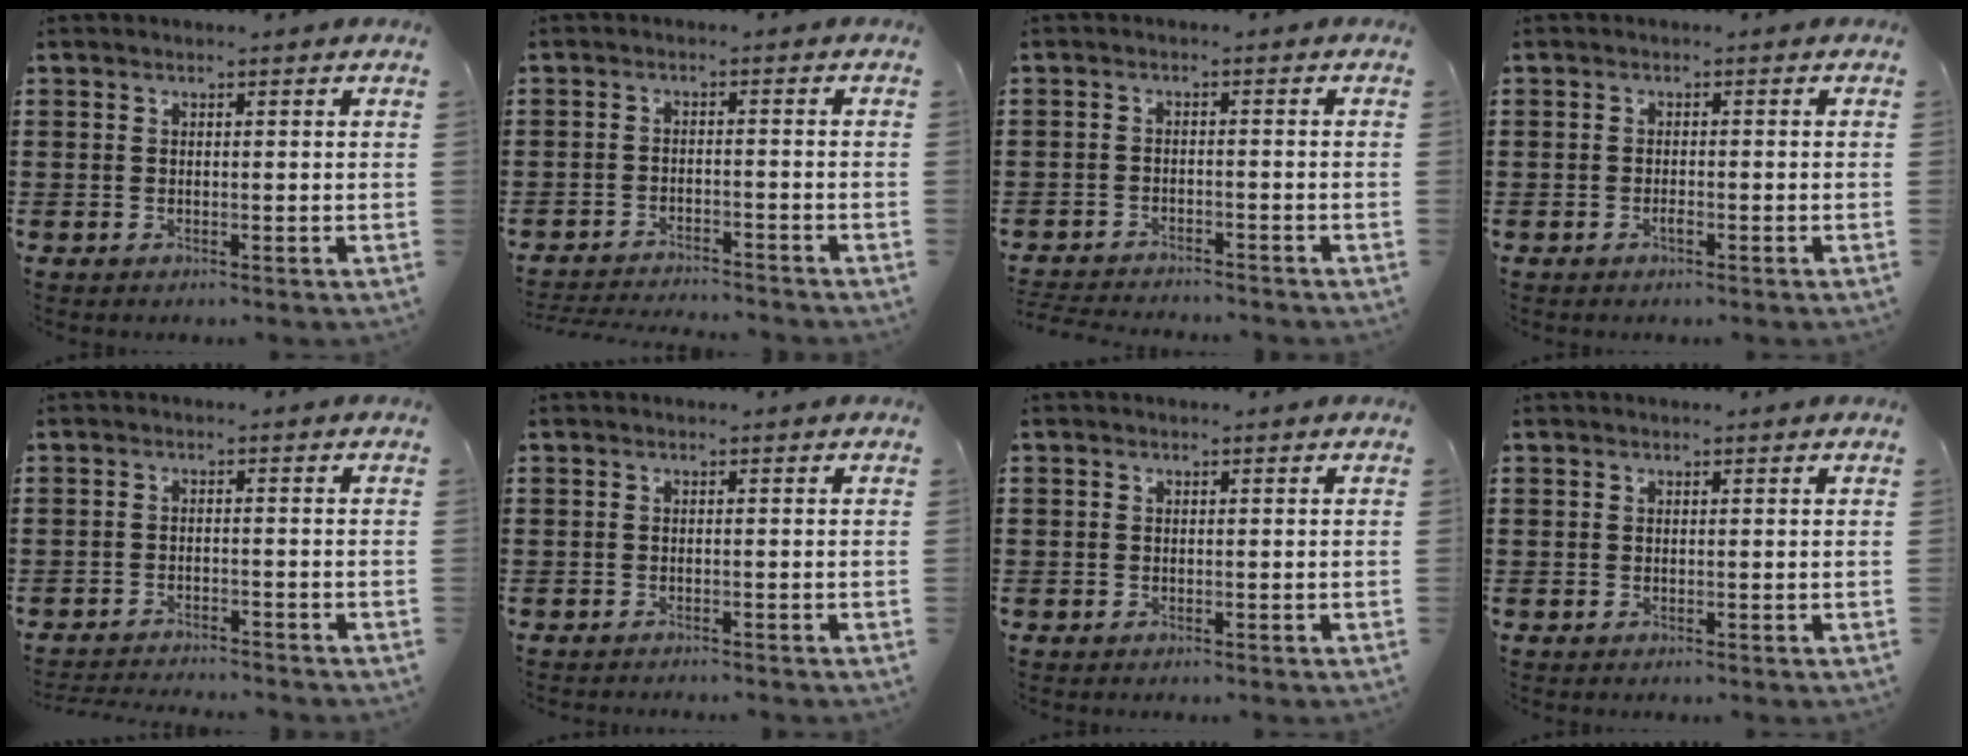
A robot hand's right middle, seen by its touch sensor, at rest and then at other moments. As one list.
[{"total": 2.9, "force": [-2.9, 0.1, 0.1], "torque": [-0.007, -0.001, -0.062]}, {"total": 2.6, "force": [-2.6, 0.1, 0.0], "torque": [-0.006, -0.002, -0.056]}, {"total": 1.0, "force": [-0.6, 0.3, 0.7], "torque": [-0.017, -0.004, -0.011]}, {"total": 2.3, "force": [-2.3, 0.0, 0.0], "torque": [-0.006, -0.001, -0.048]}, {"total": 0.6, "force": [-0.6, 0.0, 0.0], "torque": [-0.003, -0.001, -0.013]}, {"total": 0.6, "force": [-0.3, 0.6, 0.0], "torque": [-0.001, 0.004, -0.008]}, {"total": 0.0}]